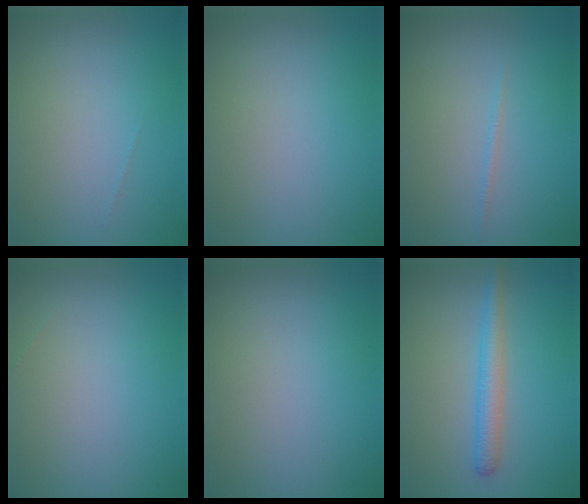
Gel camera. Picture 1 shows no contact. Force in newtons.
{"total": 0.0}
{"total": 0.5, "press": 0.5, "slide": 0.1}
{"total": 0.0}
{"total": 0.0}
{"total": 2.6, "press": 2.6, "slide": 0.1}